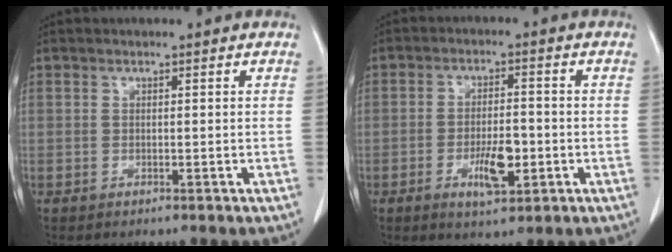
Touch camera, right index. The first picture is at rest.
{"total": 6.2, "force": [-2.1, 2.0, 5.4], "torque": [-0.099, -0.002, -0.027]}